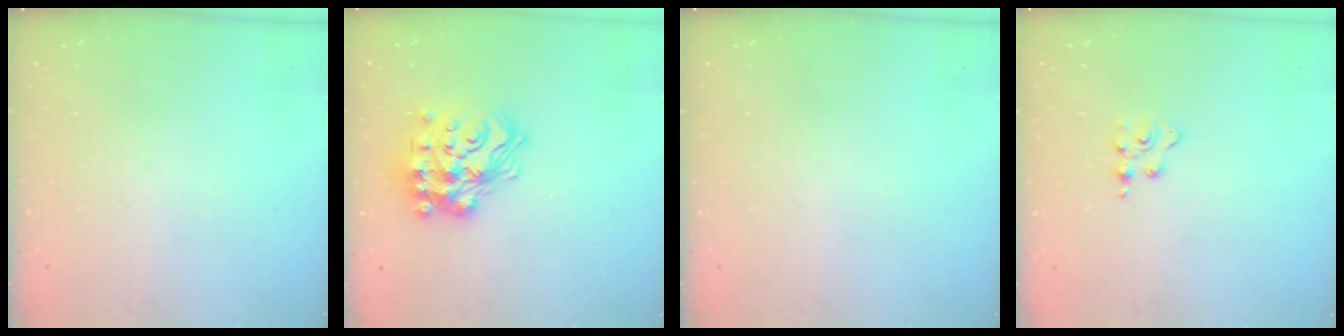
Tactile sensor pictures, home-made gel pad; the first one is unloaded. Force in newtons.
{"total": 19.6, "press": 19.5, "slide": 1.4}
{"total": 0.0}
{"total": 2.5, "press": 2.5, "slide": 0.4}